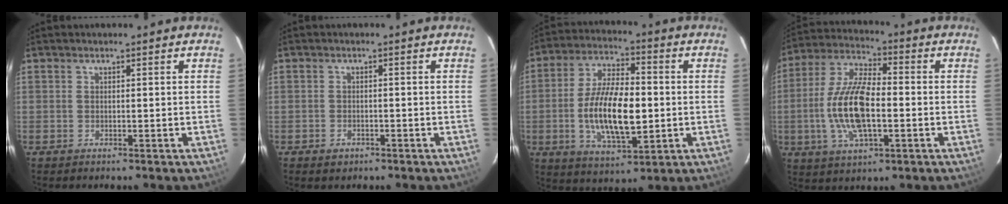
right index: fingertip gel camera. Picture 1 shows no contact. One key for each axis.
{"total": 2.1, "fx": -1.2, "fy": 1.5, "fz": 0.7, "tx": -0.013, "ty": 0.001, "tz": -0.016}
{"total": 15.5, "fx": -1.8, "fy": 6.5, "fz": 14.0, "tx": -0.272, "ty": -0.001, "tz": -0.028}
{"total": 15.1, "fx": -2.4, "fy": 6.1, "fz": 13.5, "tx": -0.283, "ty": 0.002, "tz": -0.047}